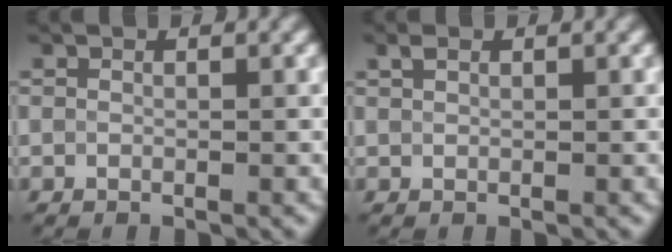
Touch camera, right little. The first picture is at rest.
{"total": 1.0, "force": [0.7, 0.5, 0.5], "torque": [-0.013, 0.005, 0.015]}